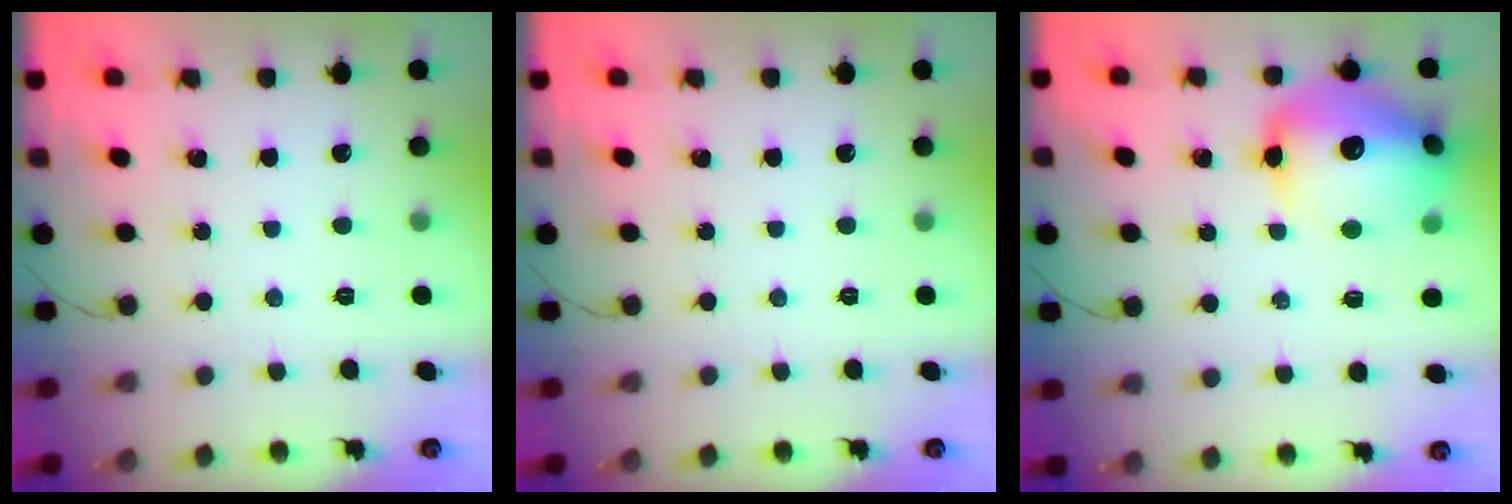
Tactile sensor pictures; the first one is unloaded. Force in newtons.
{"total": 0.0}
{"total": 18.8, "press": 18.6, "slide": 2.6}